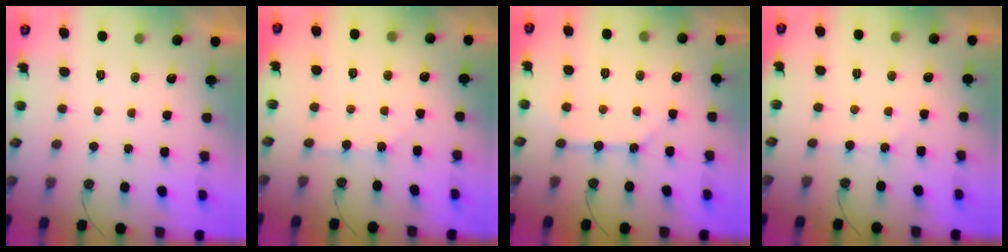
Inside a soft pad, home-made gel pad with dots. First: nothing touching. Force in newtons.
{"total": 2.7, "press": 2.7, "slide": 0.4}
{"total": 9.6, "press": 9.5, "slide": 0.9}
{"total": 2.8, "press": 2.7, "slide": 0.5}